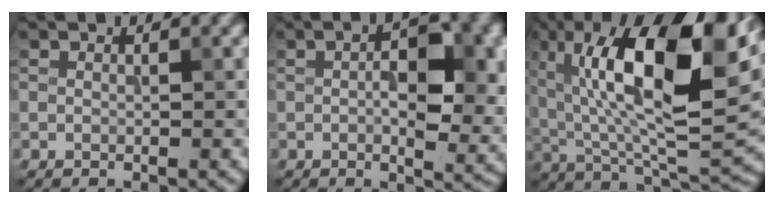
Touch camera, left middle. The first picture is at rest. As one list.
[{"total": 7.3, "force": [0.6, 3.5, 6.4], "torque": [-0.094, -0.001, 0.008]}, {"total": 15.5, "force": [5.7, 5.3, 13.4], "torque": [-0.221, 0.008, 0.091]}]